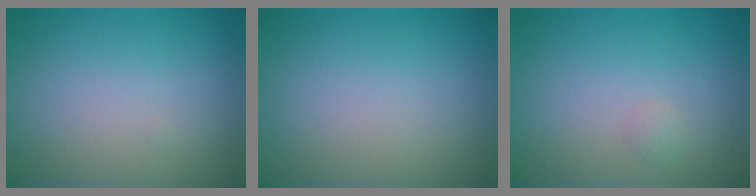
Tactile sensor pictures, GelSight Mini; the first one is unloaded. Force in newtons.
{"total": 0.0}
{"total": 0.6, "press": 0.6, "slide": 0.0}